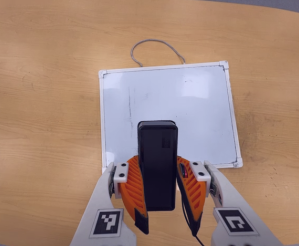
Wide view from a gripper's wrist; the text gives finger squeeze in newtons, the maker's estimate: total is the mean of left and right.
{"total": 7.6, "left": 6.7, "right": 8.5}